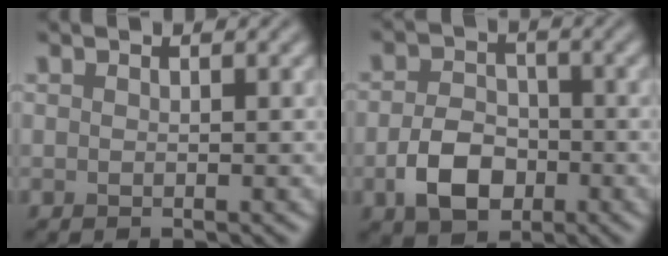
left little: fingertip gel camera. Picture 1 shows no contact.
{"total": 4.9, "force": [-1.8, 3.4, 3.0], "torque": [-0.055, -0.002, -0.038]}